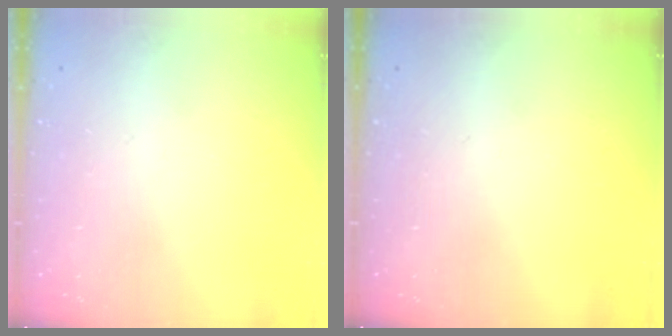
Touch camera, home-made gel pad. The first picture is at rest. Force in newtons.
{"total": 0.0}